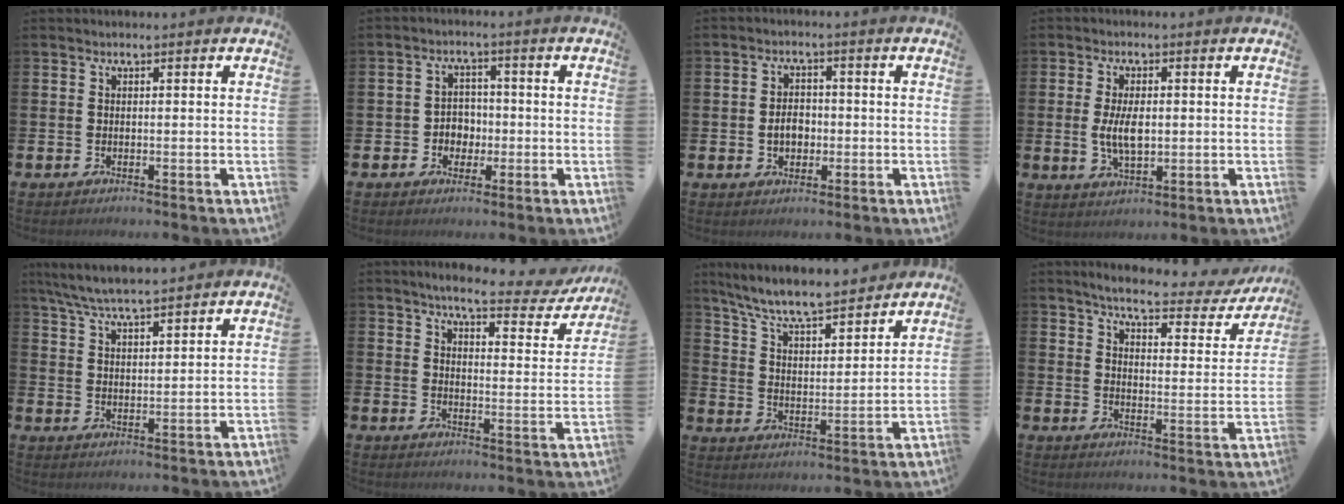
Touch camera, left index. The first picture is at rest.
{"total": 3.2, "force": [-0.7, 2.9, 1.1], "torque": [-0.022, 0.003, -0.022]}
{"total": 3.4, "force": [-0.6, 2.5, 2.2], "torque": [-0.028, 0.000, -0.017]}
{"total": 5.0, "force": [0.2, 2.4, 4.4], "torque": [-0.084, 0.001, -0.001]}
{"total": 6.4, "force": [6.1, 0.4, 1.9], "torque": [-0.057, -0.024, 0.110]}
{"total": 5.5, "force": [4.7, 1.2, 2.6], "torque": [-0.049, -0.032, 0.071]}
{"total": 8.2, "force": [7.7, 1.0, 2.6], "torque": [-0.087, -0.054, 0.135]}
{"total": 4.7, "force": [4.1, 1.0, 2.1], "torque": [-0.055, -0.032, 0.061]}